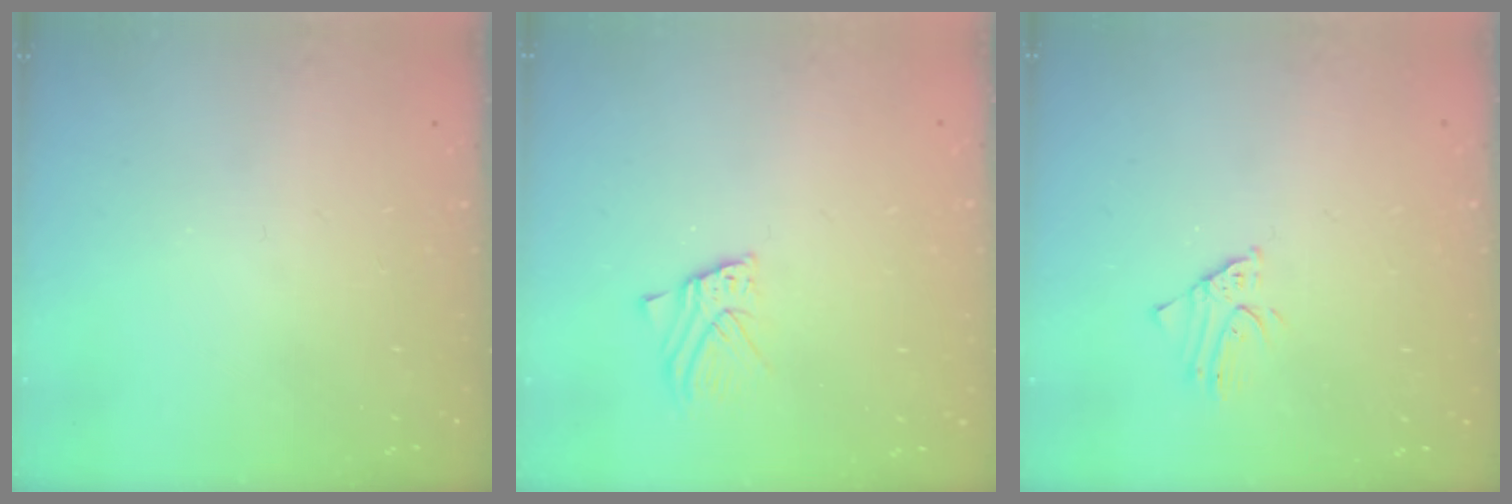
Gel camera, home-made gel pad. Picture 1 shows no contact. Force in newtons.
{"total": 3.6, "press": 3.6, "slide": 0.2}
{"total": 2.0, "press": 2.0, "slide": 0.1}